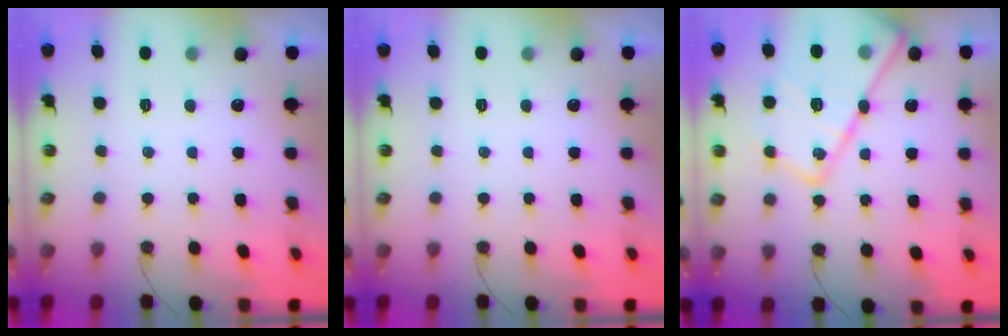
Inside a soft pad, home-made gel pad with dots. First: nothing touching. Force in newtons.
{"total": 0.0}
{"total": 23.5, "press": 23.4, "slide": 1.8}